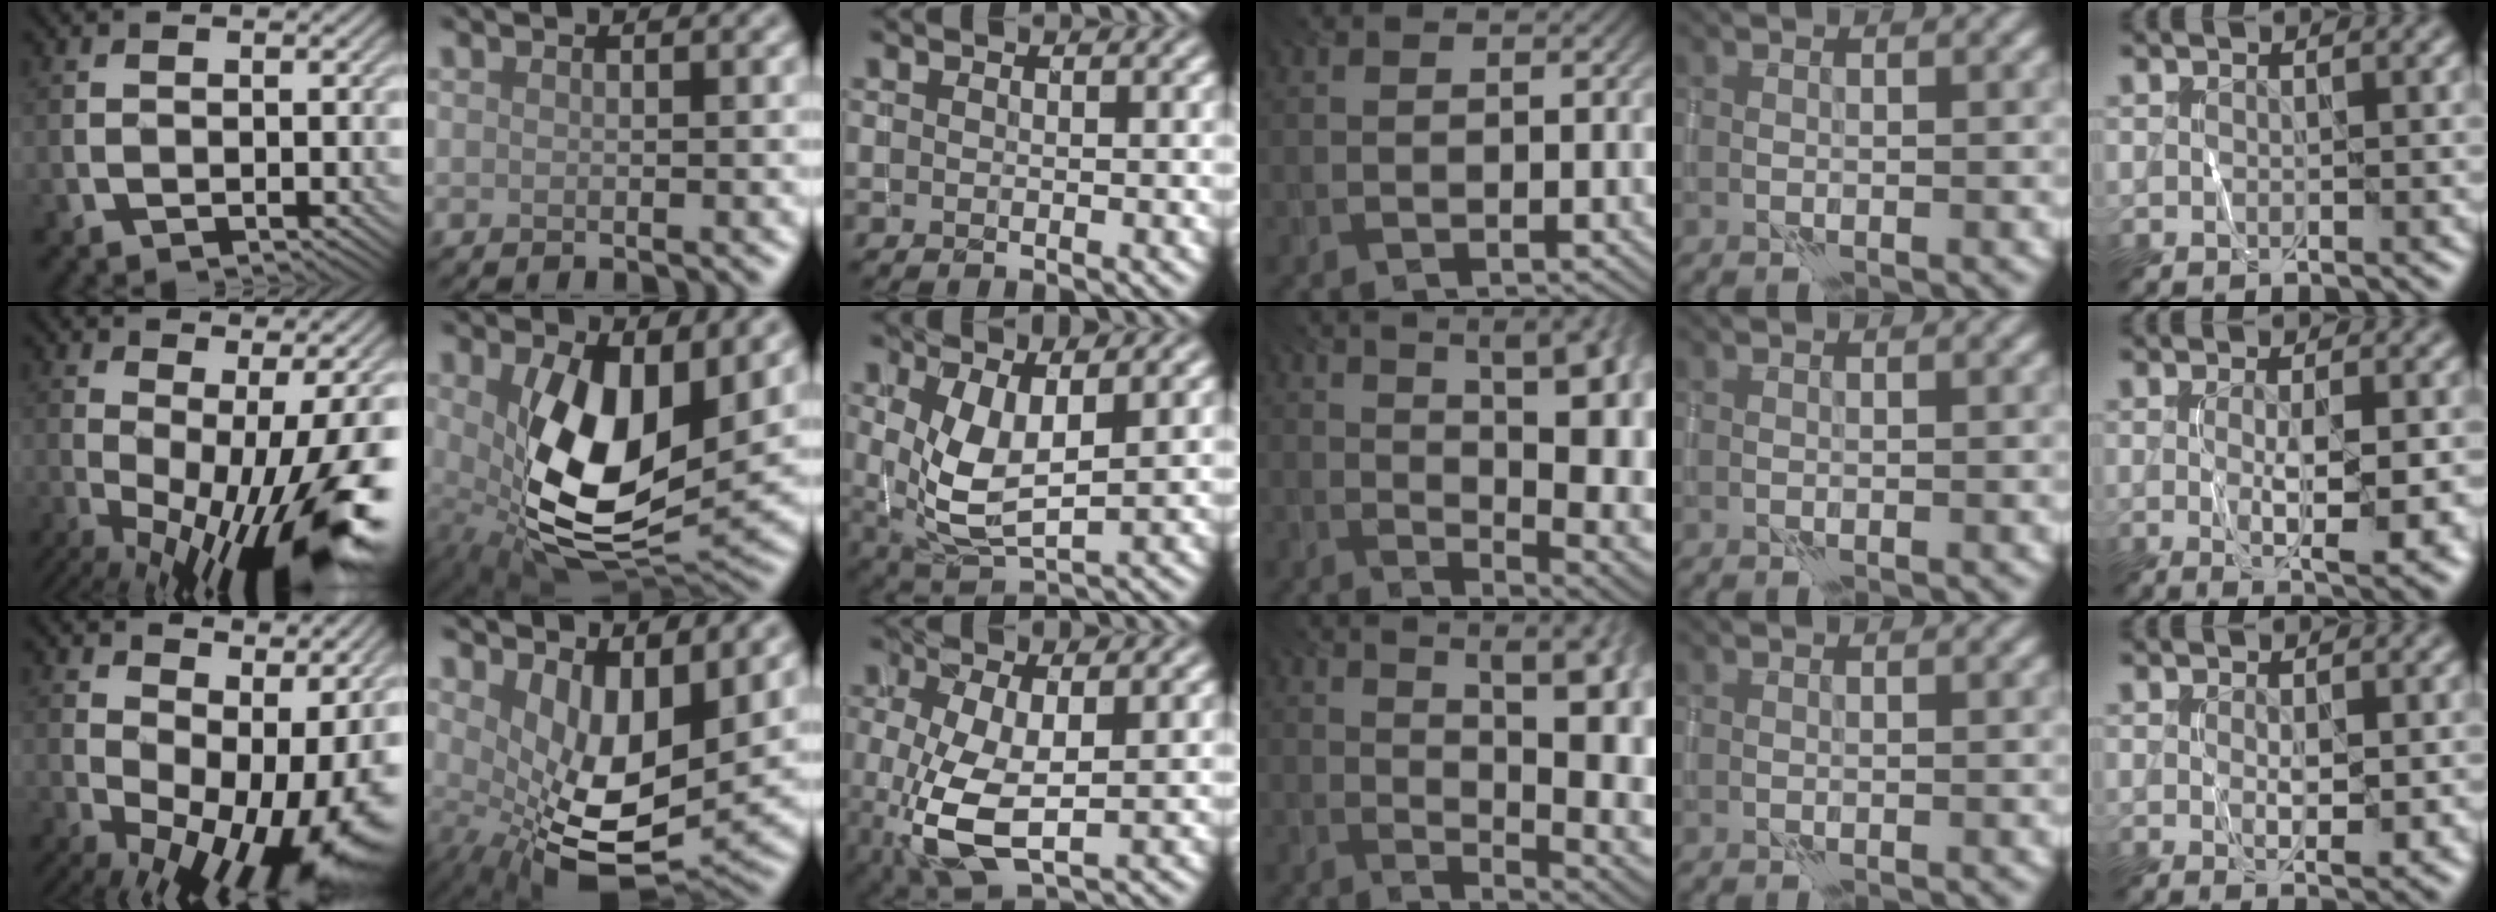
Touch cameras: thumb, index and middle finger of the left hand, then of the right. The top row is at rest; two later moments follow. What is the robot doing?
{"motion": "wrap", "object": "thread"}